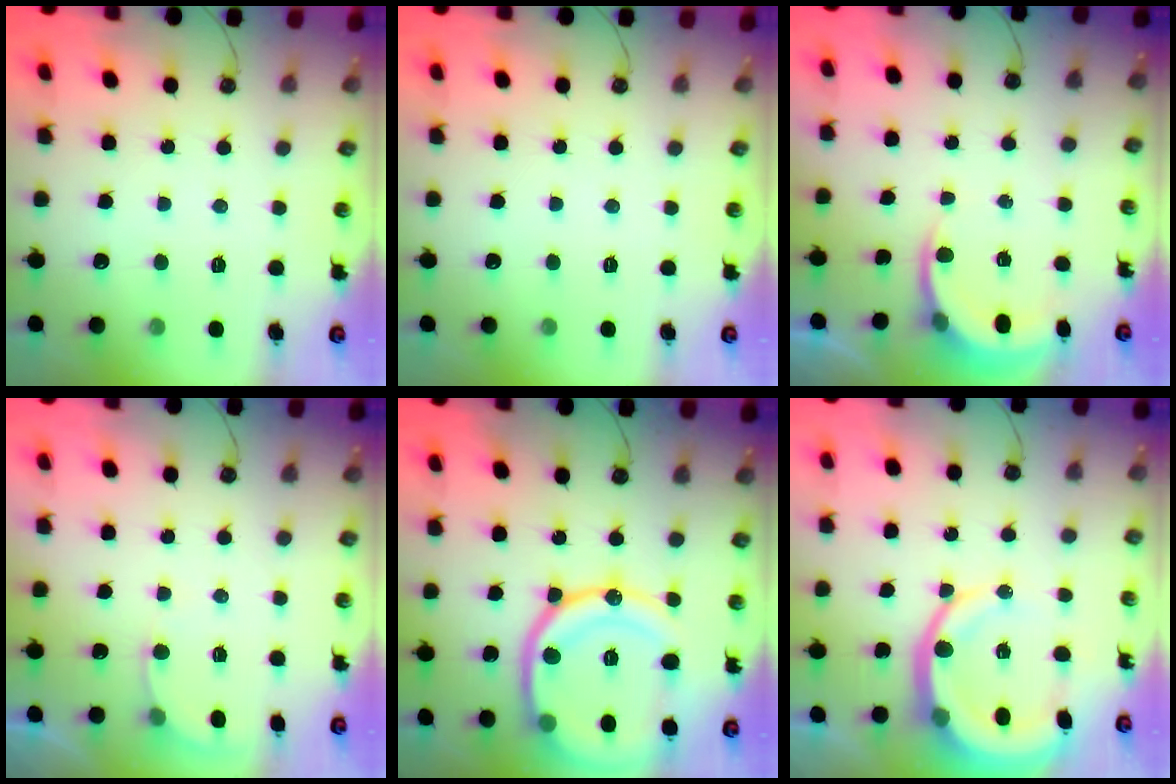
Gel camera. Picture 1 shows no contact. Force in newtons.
{"total": 0.0}
{"total": 5.7, "press": 5.7, "slide": 0.3}
{"total": 3.5, "press": 3.5, "slide": 0.3}
{"total": 22.8, "press": 22.7, "slide": 2.2}
{"total": 12.6, "press": 12.3, "slide": 2.5}